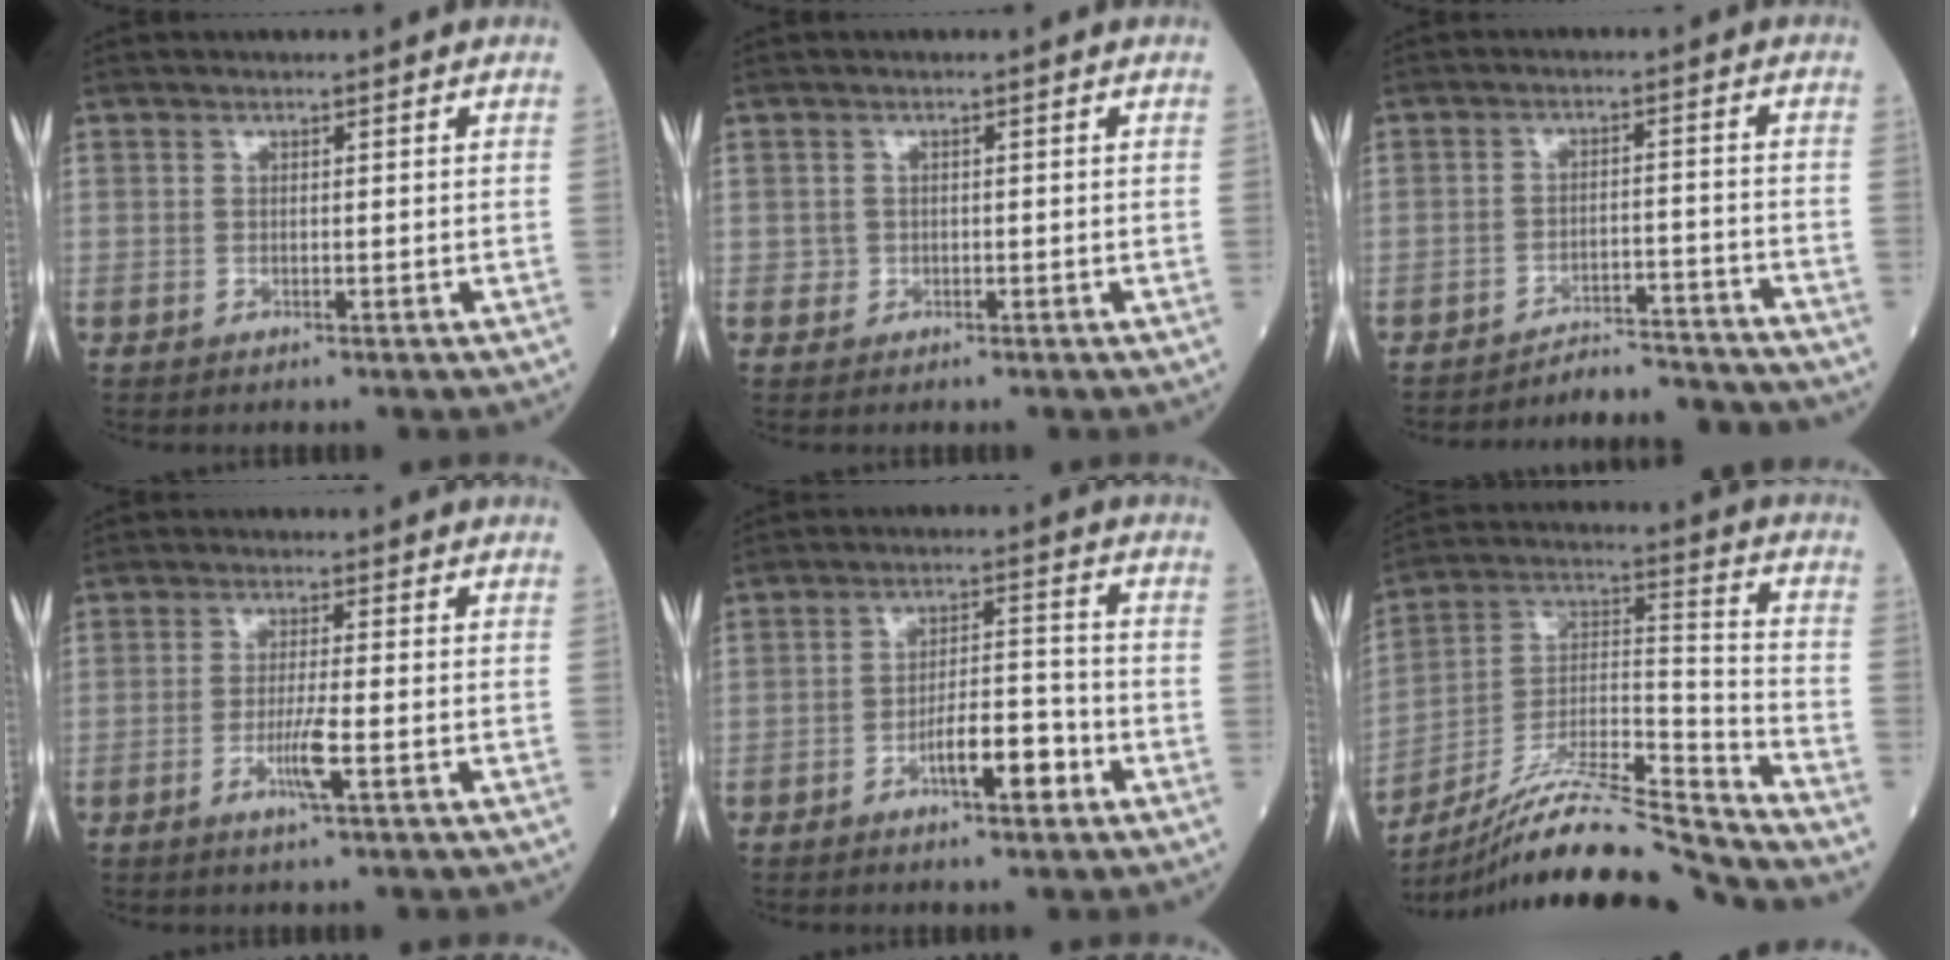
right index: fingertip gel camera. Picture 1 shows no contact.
{"total": 0.8, "force": [0.2, 0.7, -0.1], "torque": [0.007, 0.006, 0.000]}
{"total": 8.7, "force": [-8.7, 0.3, -0.2], "torque": [0.009, 0.017, -0.122]}
{"total": 4.1, "force": [-1.6, -0.2, 3.8], "torque": [-0.076, -0.008, -0.031]}
{"total": 6.8, "force": [-3.4, 1.7, 5.6], "torque": [-0.097, 0.010, -0.056]}
{"total": 18.1, "force": [-16.7, -1.2, 7.0], "torque": [-0.135, 0.028, -0.298]}